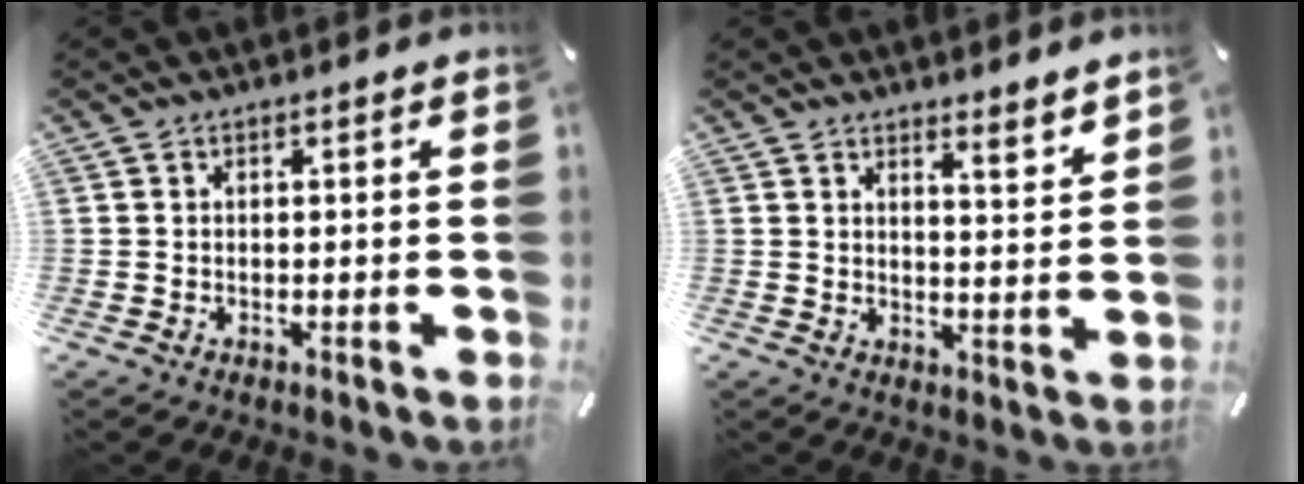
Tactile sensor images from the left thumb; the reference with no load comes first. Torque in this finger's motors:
{"motor_torque": [0.02, -0.66, 0.12, 0.08, 0.06]}